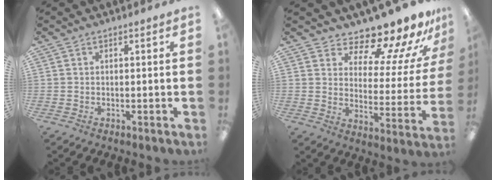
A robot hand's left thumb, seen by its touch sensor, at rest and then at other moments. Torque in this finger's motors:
{"motor_torque": [0.43, 0.20, -0.04, 0.20, 0.02]}